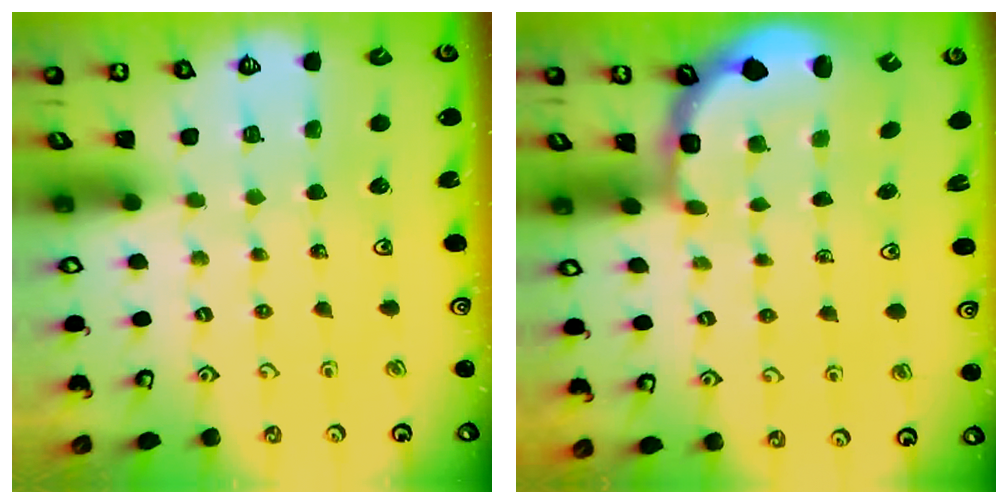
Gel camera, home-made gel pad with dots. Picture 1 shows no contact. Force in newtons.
{"total": 2.6, "press": 1.8, "slide": 1.9}